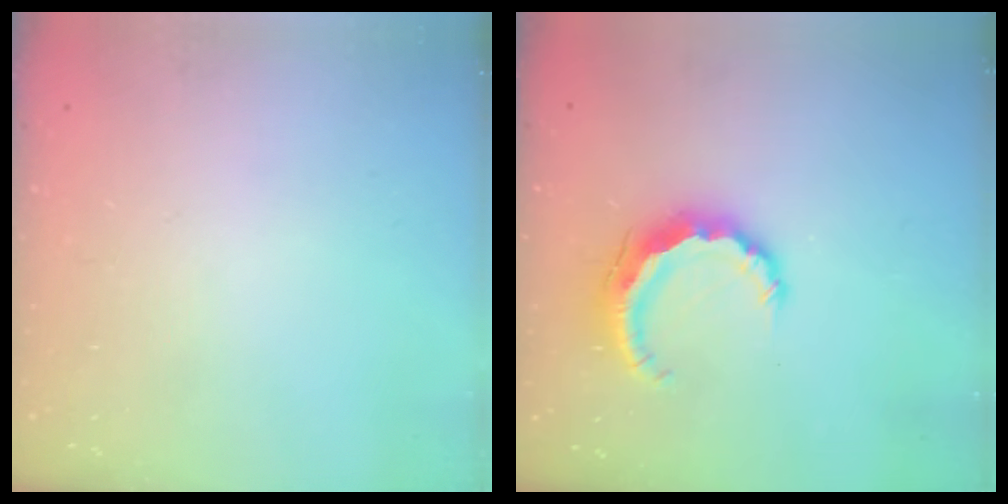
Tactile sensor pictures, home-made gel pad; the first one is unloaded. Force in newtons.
{"total": 8.2, "press": 8.1, "slide": 0.7}